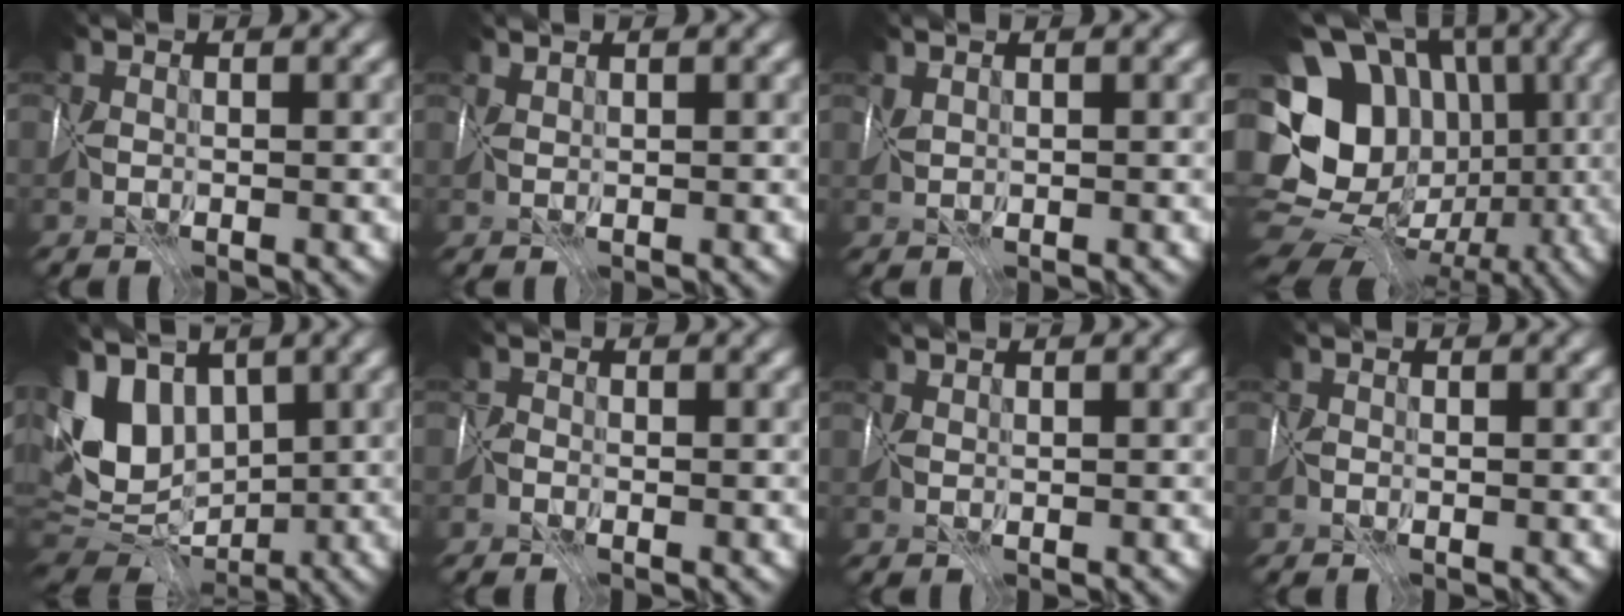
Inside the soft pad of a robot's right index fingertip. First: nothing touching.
{"total": 1.4, "force": [1.2, -0.6, -0.4], "torque": [0.000, 0.009, 0.028]}
{"total": 1.0, "force": [0.7, -0.6, -0.5], "torque": [-0.001, 0.006, 0.017]}
{"total": 18.3, "force": [-0.3, 16.0, 8.9], "torque": [-0.152, 0.026, -0.018]}
{"total": 6.7, "force": [2.4, 4.5, 4.4], "torque": [-0.102, 0.002, 0.038]}
{"total": 1.3, "force": [-0.3, -0.8, -1.0], "torque": [0.016, 0.007, -0.010]}
{"total": 1.1, "force": [0.9, 0.3, 0.6], "torque": [-0.024, 0.005, 0.020]}
{"total": 0.7, "force": [-0.1, -0.4, -0.5], "torque": [0.006, 0.000, -0.004]}